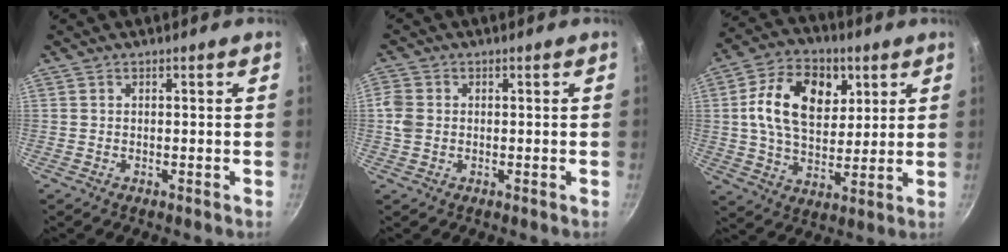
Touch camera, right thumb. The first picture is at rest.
{"total": 3.9, "force": [0.0, 3.2, 2.2], "torque": [-0.039, 0.006, -0.005]}
{"total": 16.7, "force": [4.7, 11.3, 11.4], "torque": [-0.168, -0.005, 0.072]}